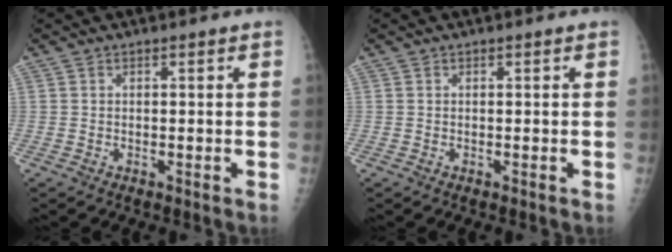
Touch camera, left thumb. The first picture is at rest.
{"total": 0.0}